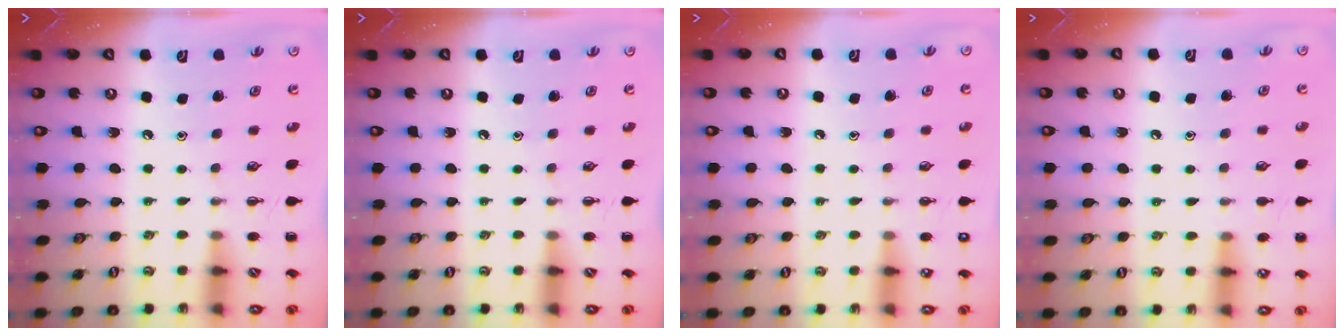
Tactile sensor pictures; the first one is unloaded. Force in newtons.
{"total": 0.0}
{"total": 1.4, "press": 1.4, "slide": 0.1}
{"total": 7.2, "press": 6.9, "slide": 2.0}